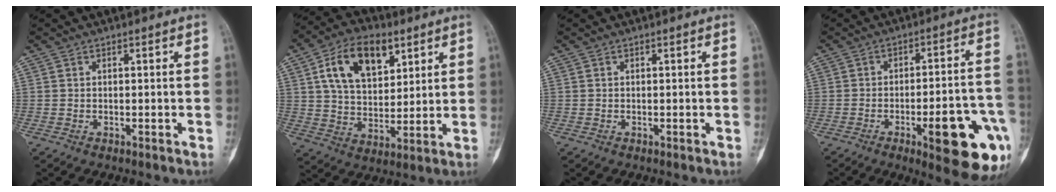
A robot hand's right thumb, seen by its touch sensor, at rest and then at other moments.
{"total": 15.2, "force": [6.7, 9.0, 10.3], "torque": [-0.148, -0.015, 0.121]}
{"total": 0.0}
{"total": 18.5, "force": [-7.2, 4.9, 16.3], "torque": [-0.158, 0.026, -0.082]}